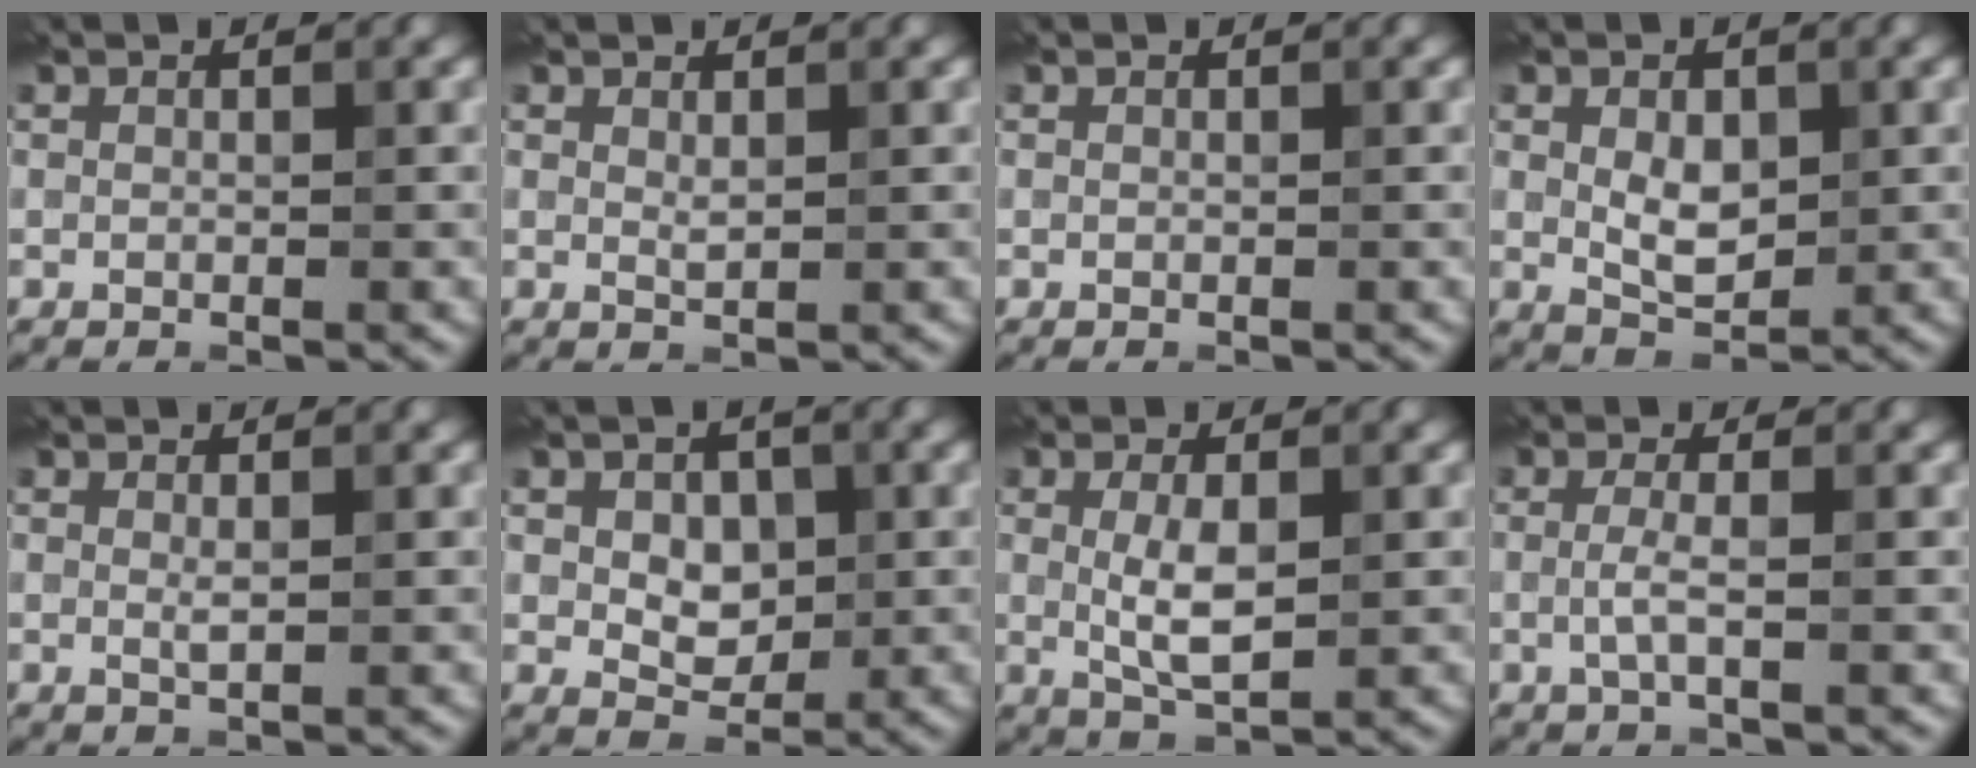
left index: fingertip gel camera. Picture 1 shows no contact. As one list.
[{"total": 0.5, "force": [0.3, 0.1, 0.4], "torque": [-0.011, -0.004, 0.010]}, {"total": 0.0}, {"total": 3.0, "force": [0.1, 1.9, 2.3], "torque": [-0.044, -0.006, 0.005]}, {"total": 0.6, "force": [0.1, 0.1, 0.6], "torque": [-0.013, -0.004, 0.001]}, {"total": 3.4, "force": [0.2, 2.4, 2.3], "torque": [-0.042, -0.007, 0.006]}, {"total": 3.3, "force": [0.0, 1.2, 3.1], "torque": [-0.066, -0.005, 0.005]}, {"total": 1.6, "force": [-0.5, 0.2, 1.5], "torque": [-0.037, -0.005, -0.012]}]